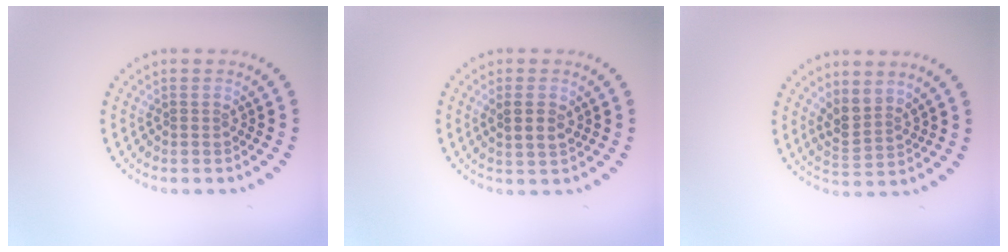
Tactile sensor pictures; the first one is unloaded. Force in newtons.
{"total": 2.3, "press": 2.2, "slide": 0.6}
{"total": 2.6, "press": 1.9, "slide": 1.7}